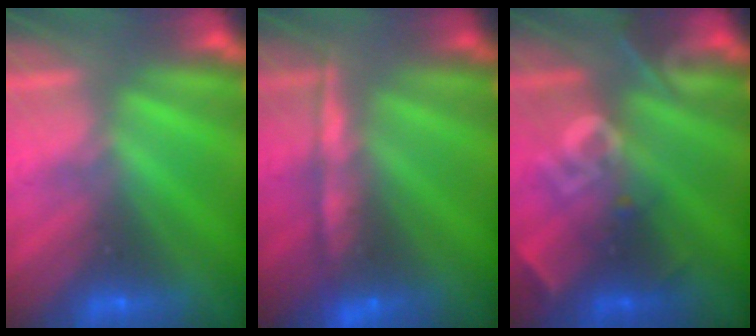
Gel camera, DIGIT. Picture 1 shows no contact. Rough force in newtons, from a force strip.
{"total": 7.6}
{"total": 2.5}